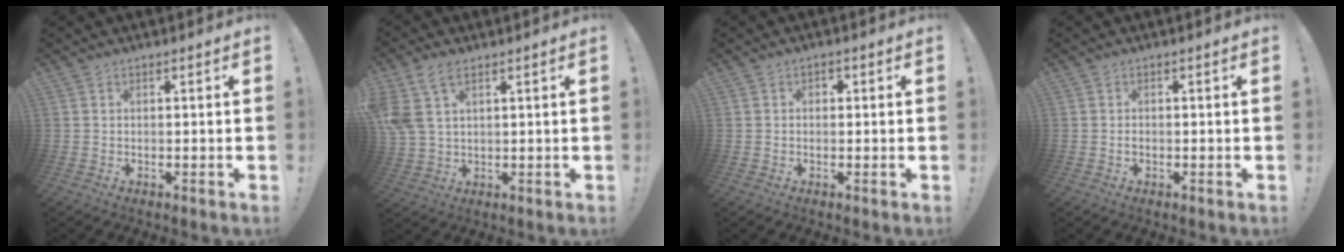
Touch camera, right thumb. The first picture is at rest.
{"total": 9.6, "force": [4.8, 5.3, 6.3], "torque": [-0.123, -0.015, 0.095]}
{"total": 1.6, "force": [-0.8, 1.1, 0.8], "torque": [-0.010, 0.006, -0.016]}
{"total": 0.7, "force": [-0.5, 0.4, 0.3], "torque": [-0.006, 0.002, -0.009]}